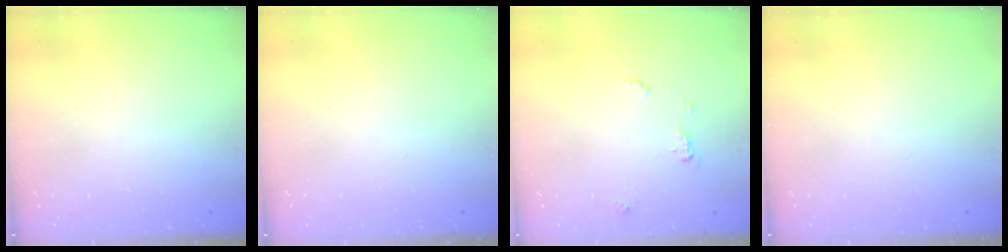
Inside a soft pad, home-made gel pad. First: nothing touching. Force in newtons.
{"total": 0.0}
{"total": 4.9, "press": 4.9, "slide": 0.5}
{"total": 0.0}